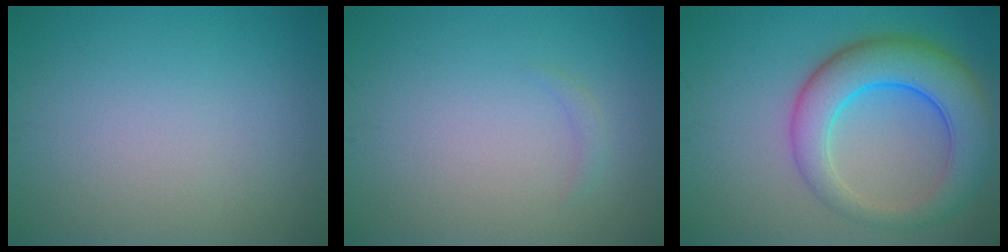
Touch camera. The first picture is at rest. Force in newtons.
{"total": 0.7, "press": 0.7, "slide": 0.1}
{"total": 8.0, "press": 8.0, "slide": 0.2}